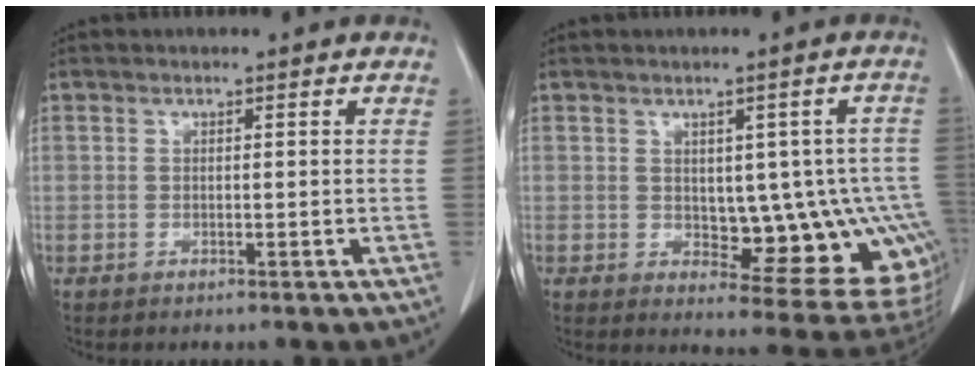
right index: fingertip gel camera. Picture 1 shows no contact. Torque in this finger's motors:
{"motor_torque": [0.27, 0.08, 0.13, 0.03]}